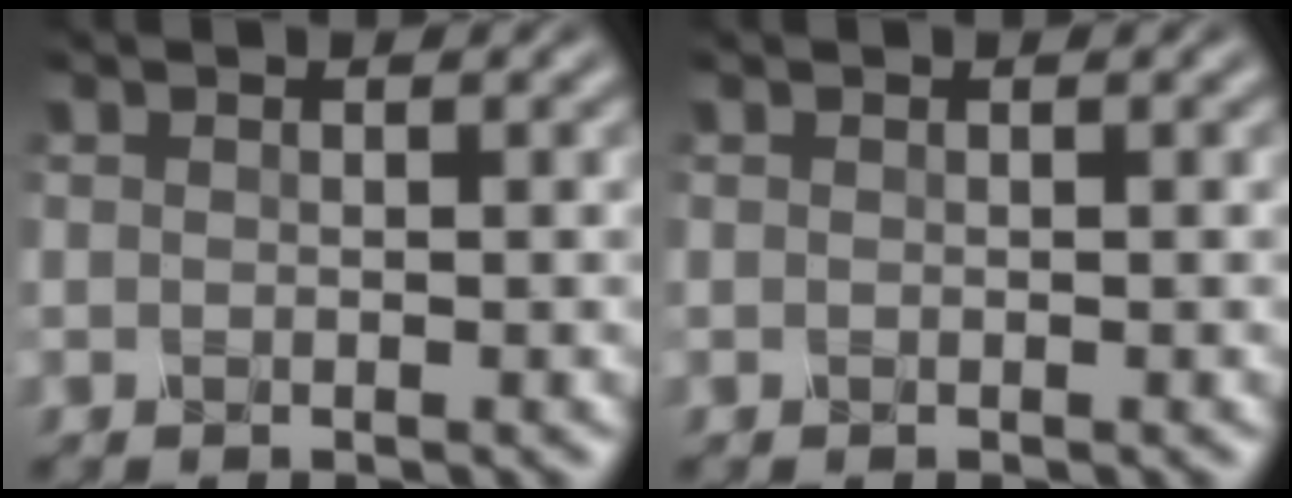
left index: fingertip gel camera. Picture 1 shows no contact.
{"total": 0.0}